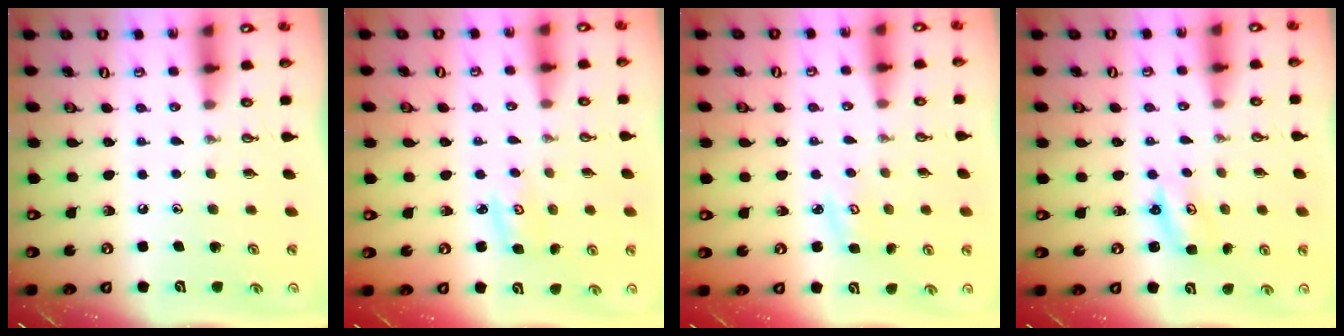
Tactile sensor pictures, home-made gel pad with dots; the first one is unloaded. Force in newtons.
{"total": 2.6, "press": 2.6, "slide": 0.3}
{"total": 3.6, "press": 3.6, "slide": 0.5}
{"total": 2.6, "press": 2.6, "slide": 0.3}